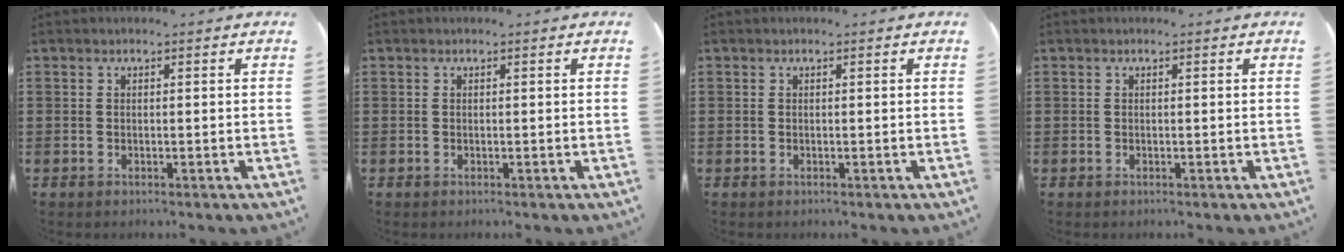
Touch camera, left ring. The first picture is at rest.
{"total": 0.0}
{"total": 0.0}
{"total": 0.0}